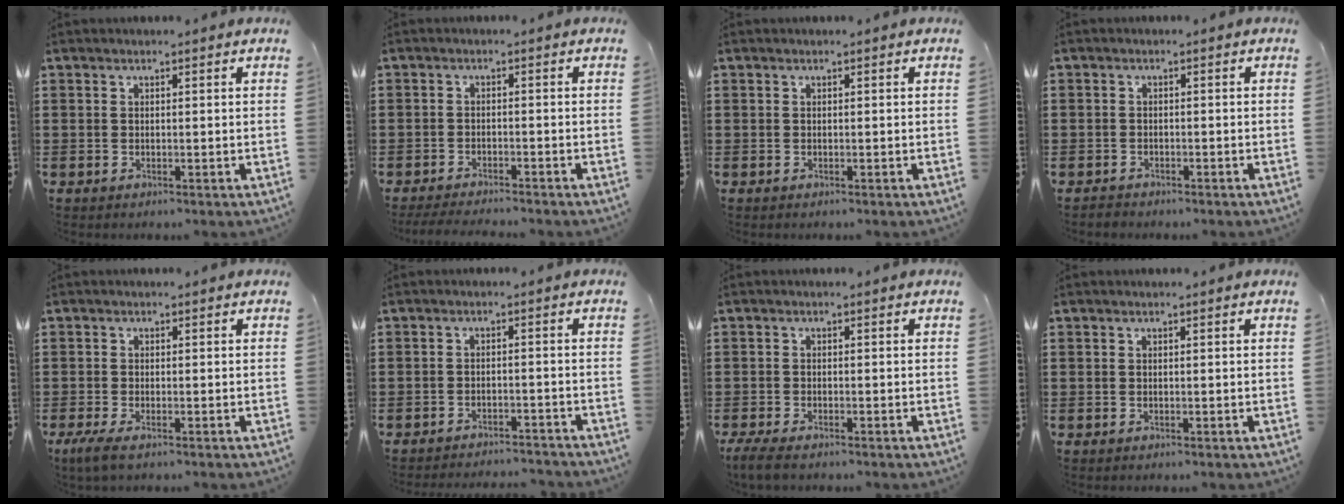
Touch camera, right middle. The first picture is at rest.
{"total": 2.7, "force": [-2.7, 0.3, 0.1], "torque": [-0.014, -0.005, -0.058]}
{"total": 0.0}
{"total": 1.3, "force": [-1.1, 0.6, -0.2], "torque": [0.001, 0.000, -0.026]}
{"total": 1.7, "force": [-1.0, 0.3, 1.3], "torque": [-0.033, -0.004, -0.020]}
{"total": 2.6, "force": [-2.6, 0.0, -0.2], "torque": [-0.004, -0.001, -0.056]}
{"total": 2.2, "force": [-1.8, 0.3, 1.2], "torque": [-0.037, -0.005, -0.038]}
{"total": 0.0}